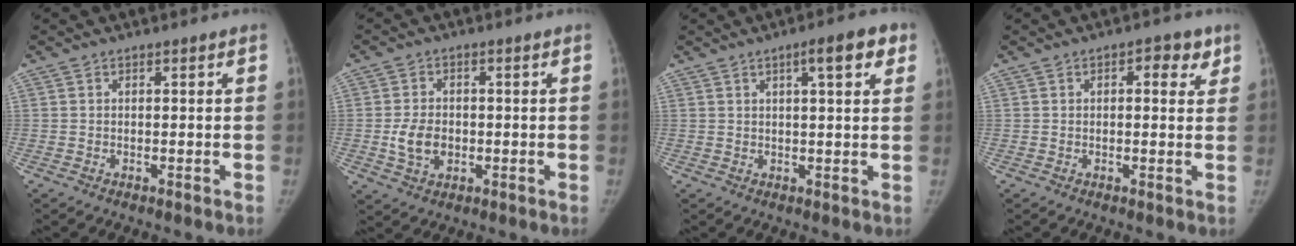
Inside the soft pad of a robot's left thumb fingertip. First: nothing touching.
{"total": 5.8, "force": [-0.9, 4.4, 3.7], "torque": [-0.054, 0.001, -0.011]}
{"total": 6.6, "force": [3.1, 1.6, 5.6], "torque": [-0.065, -0.001, 0.038]}
{"total": 4.3, "force": [1.9, 2.3, 3.1], "torque": [-0.013, -0.001, 0.017]}